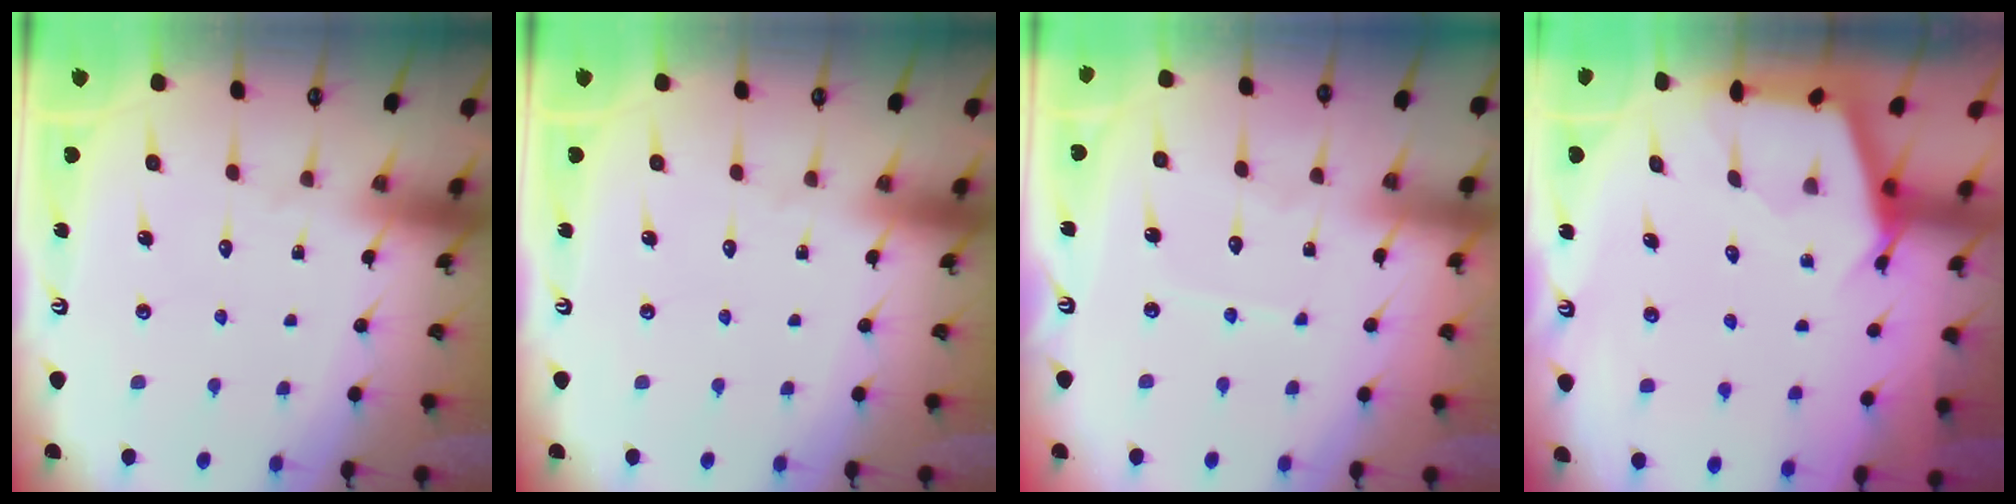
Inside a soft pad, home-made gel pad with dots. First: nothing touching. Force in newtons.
{"total": 0.0}
{"total": 3.6, "press": 3.5, "slide": 0.4}
{"total": 2.7, "press": 2.7, "slide": 0.4}